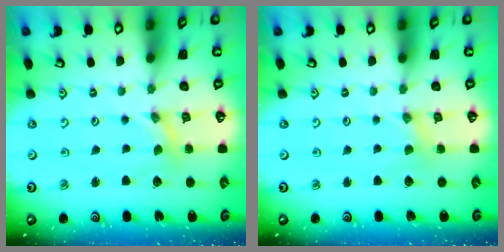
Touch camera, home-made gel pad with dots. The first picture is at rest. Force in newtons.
{"total": 1.7, "press": 1.7, "slide": 0.2}